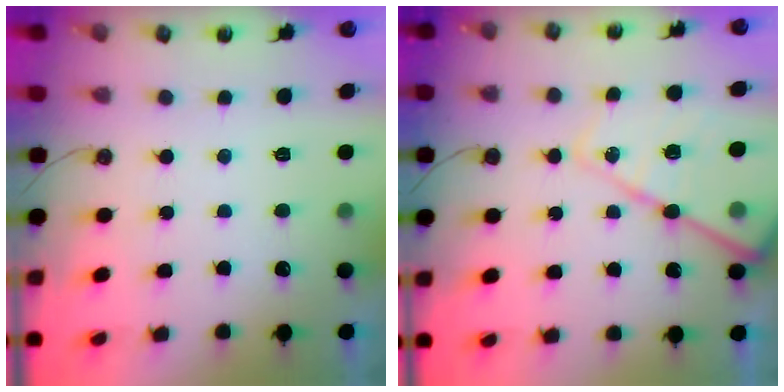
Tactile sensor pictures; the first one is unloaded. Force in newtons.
{"total": 20.1, "press": 20.0, "slide": 1.9}